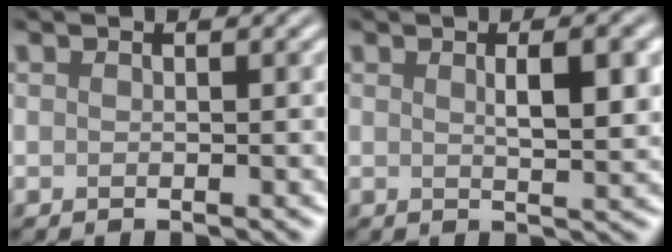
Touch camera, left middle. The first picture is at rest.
{"total": 4.2, "force": [1.0, 1.1, 3.9], "torque": [-0.055, 0.003, 0.016]}